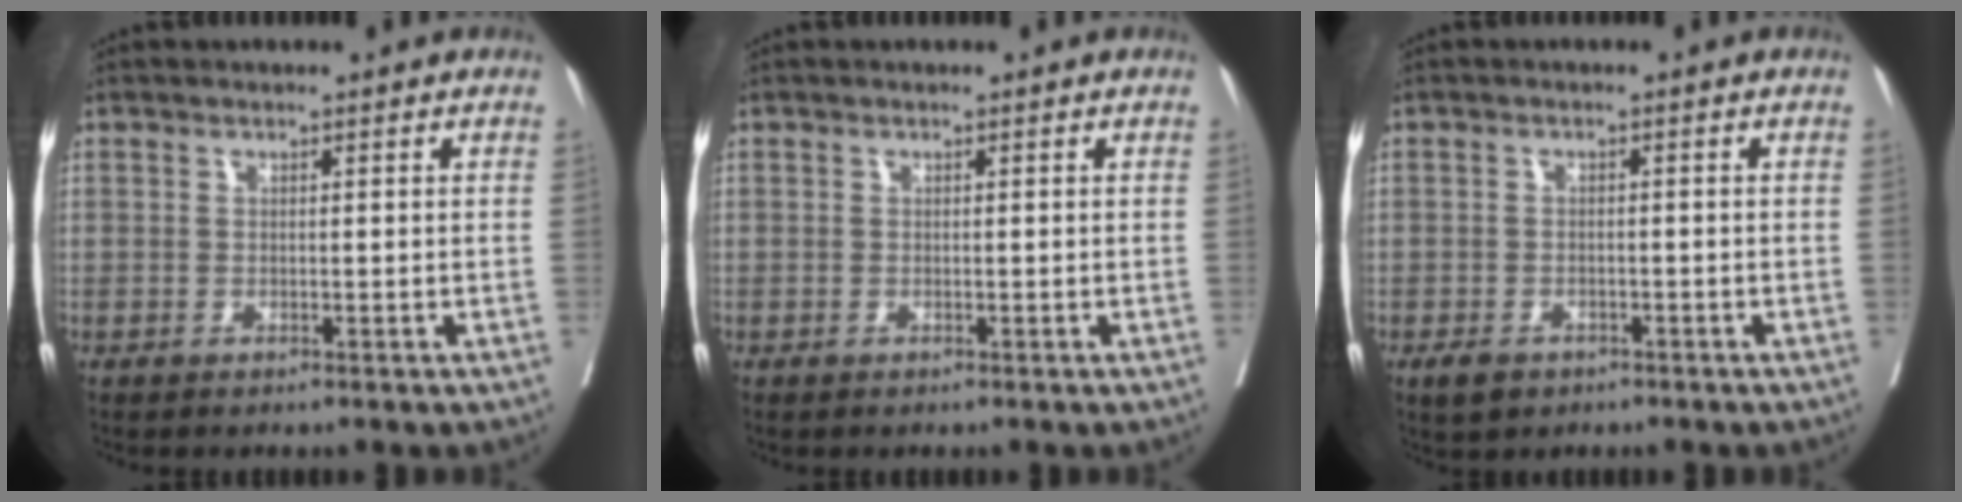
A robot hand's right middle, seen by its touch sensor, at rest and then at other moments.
{"total": 0.0}
{"total": 2.9, "force": [-2.0, 1.8, 1.2], "torque": [-0.026, -0.002, -0.025]}